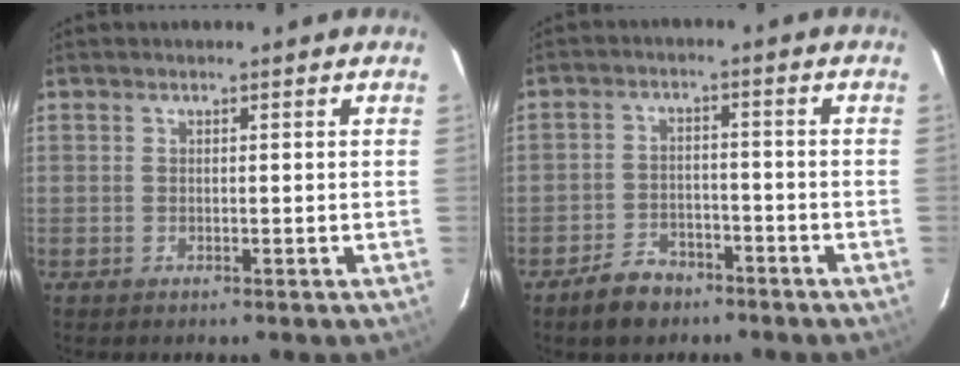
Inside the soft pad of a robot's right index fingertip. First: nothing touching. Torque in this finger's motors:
{"motor_torque": [0.12, -0.01, -0.22, -0.14]}